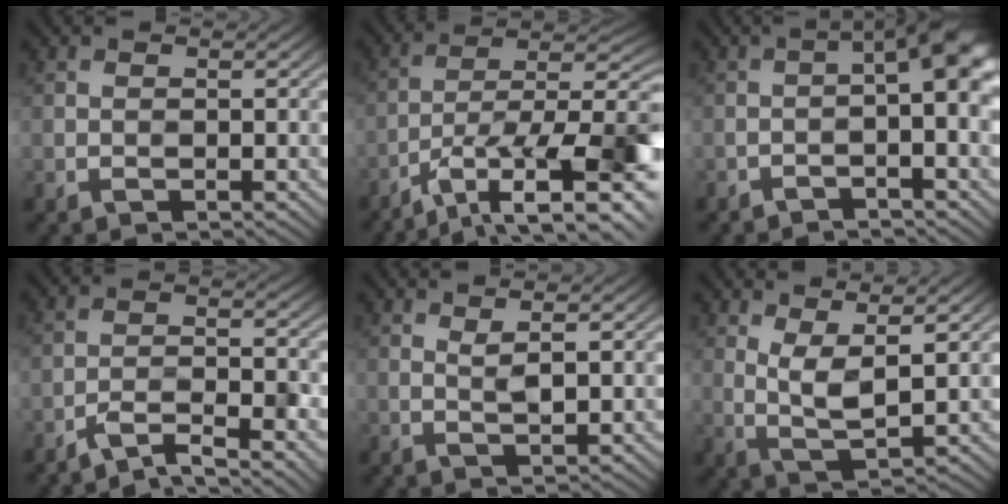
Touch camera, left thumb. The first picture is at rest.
{"total": 16.1, "force": [-6.1, 6.4, 13.4], "torque": [-0.211, -0.023, -0.084]}
{"total": 7.0, "force": [-1.4, 1.0, 6.8], "torque": [-0.078, 0.018, -0.020]}
{"total": 5.2, "force": [-3.6, 1.0, 3.5], "torque": [-0.064, 0.005, -0.061]}
{"total": 2.1, "force": [1.9, -0.1, 1.1], "torque": [-0.024, 0.006, 0.031]}
{"total": 4.0, "force": [2.7, 0.5, 3.0], "torque": [-0.075, 0.001, 0.057]}